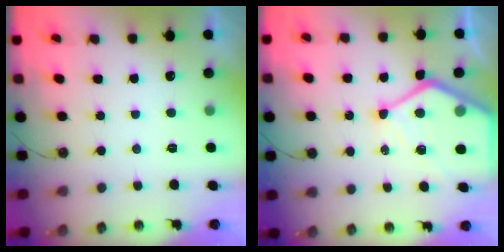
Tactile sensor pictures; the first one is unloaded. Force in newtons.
{"total": 15.7, "press": 15.6, "slide": 1.3}